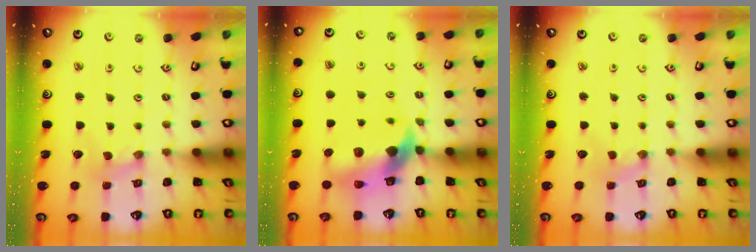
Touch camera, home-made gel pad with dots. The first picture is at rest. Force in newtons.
{"total": 12.8, "press": 12.6, "slide": 2.1}
{"total": 0.5, "press": 0.5, "slide": 0.2}